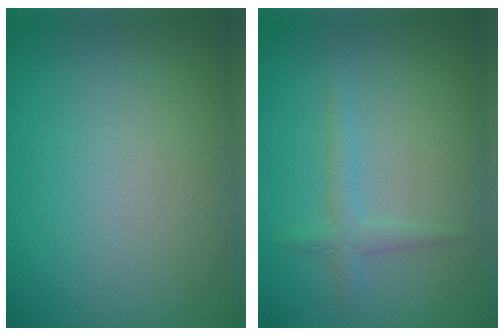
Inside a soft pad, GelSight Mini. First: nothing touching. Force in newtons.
{"total": 1.5, "press": 1.4, "slide": 0.2}